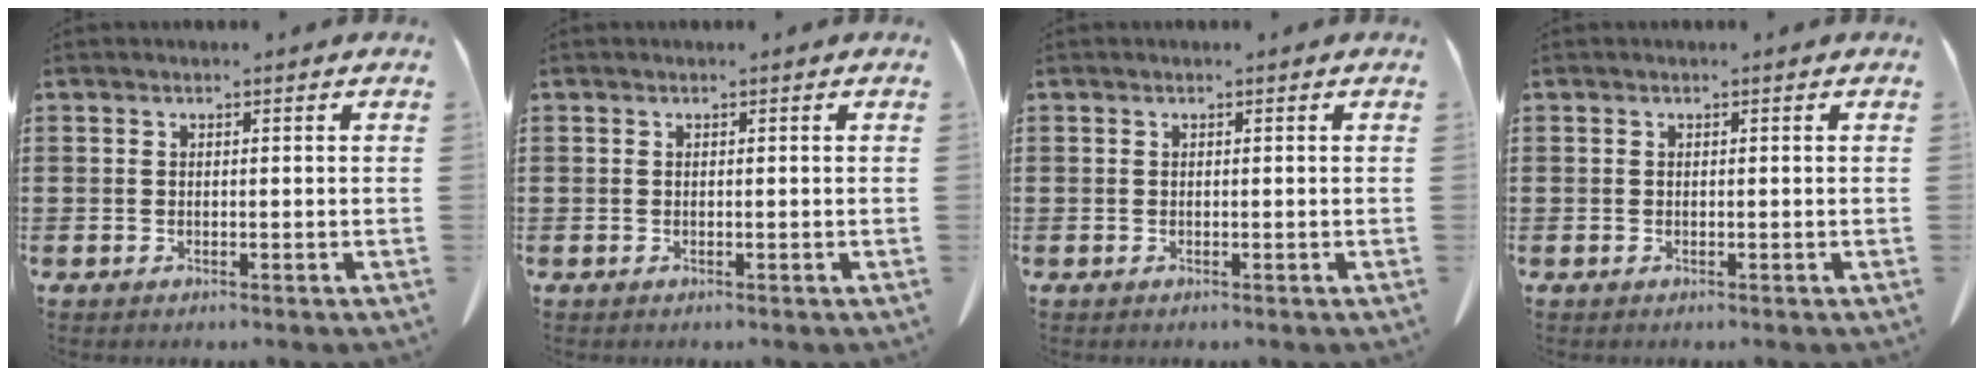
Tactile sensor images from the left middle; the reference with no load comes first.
{"total": 0.0}
{"total": 0.0}
{"total": 0.0}